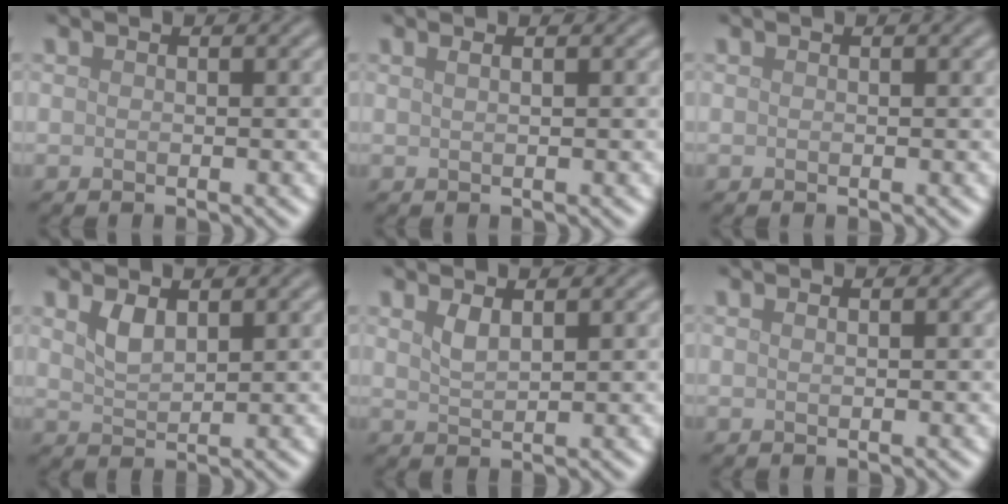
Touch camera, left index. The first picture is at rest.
{"total": 1.8, "force": [0.9, 0.9, 1.3], "torque": [-0.001, 0.000, -0.007]}
{"total": 0.0}
{"total": 2.0, "force": [1.3, 0.8, 1.3], "torque": [-0.029, -0.002, 0.029]}
{"total": 1.6, "force": [1.1, 0.4, 1.1], "torque": [-0.025, -0.001, 0.023]}
{"total": 0.8, "force": [0.4, 0.4, 0.6], "torque": [-0.003, -0.003, -0.001]}